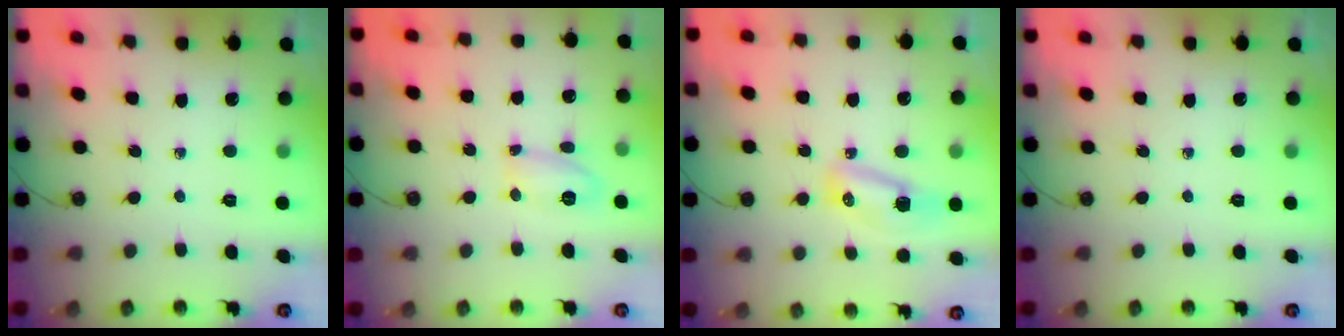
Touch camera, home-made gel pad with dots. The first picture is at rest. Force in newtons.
{"total": 21.4, "press": 9.1, "slide": 19.4}
{"total": 10.5, "press": 9.3, "slide": 4.9}
{"total": 0.0}